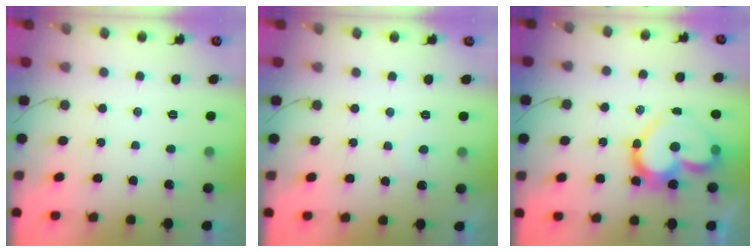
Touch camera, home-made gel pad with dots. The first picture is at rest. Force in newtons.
{"total": 4.1, "press": 4.1, "slide": 0.4}
{"total": 18.8, "press": 18.7, "slide": 1.9}